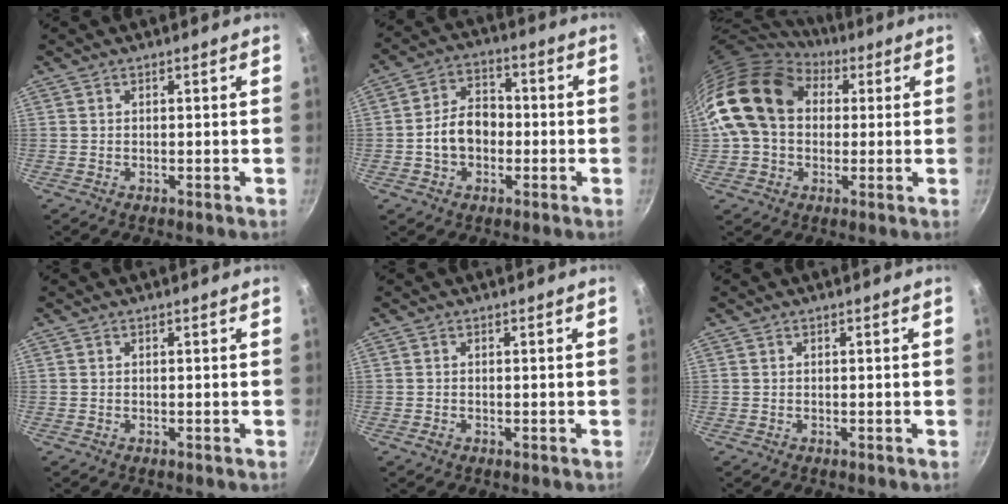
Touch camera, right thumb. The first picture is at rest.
{"total": 9.2, "force": [-1.5, 6.8, 5.9], "torque": [-0.071, 0.029, -0.034]}
{"total": 18.1, "force": [4.2, 13.7, 11.1], "torque": [-0.186, 0.027, 0.065]}
{"total": 0.0}
{"total": 0.7, "force": [-0.3, 0.5, 0.4], "torque": [-0.005, 0.000, -0.005]}
{"total": 0.0}